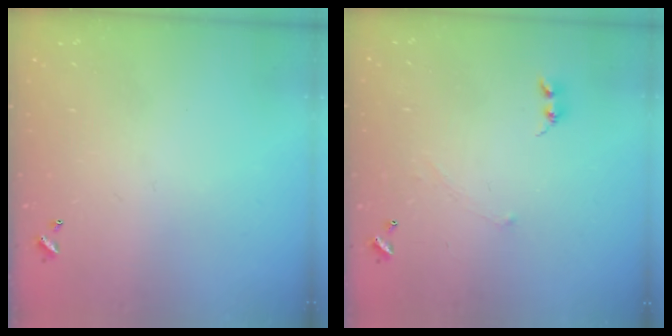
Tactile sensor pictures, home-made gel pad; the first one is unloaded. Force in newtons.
{"total": 0.6, "press": 0.3, "slide": 0.5}